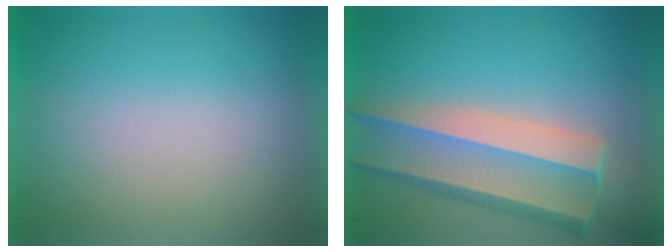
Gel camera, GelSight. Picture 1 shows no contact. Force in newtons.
{"total": 7.9}